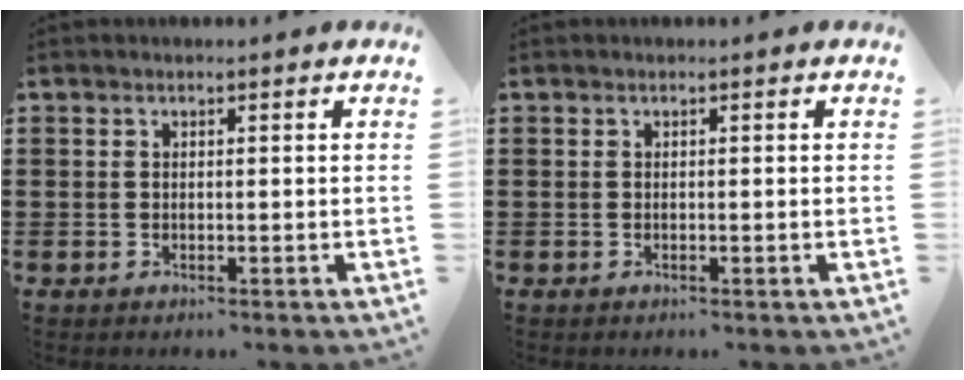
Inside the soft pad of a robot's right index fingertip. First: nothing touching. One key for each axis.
{"total": 0.0}